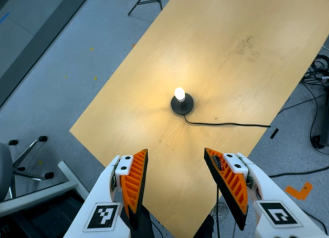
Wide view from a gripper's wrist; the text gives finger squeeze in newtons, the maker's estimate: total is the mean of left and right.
{"total": 0.0}